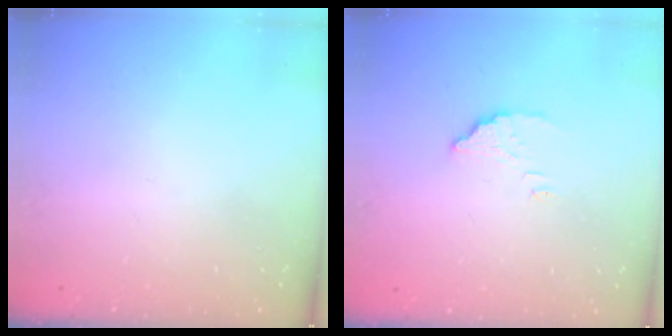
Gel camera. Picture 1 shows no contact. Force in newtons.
{"total": 3.1, "press": 3.1, "slide": 0.4}